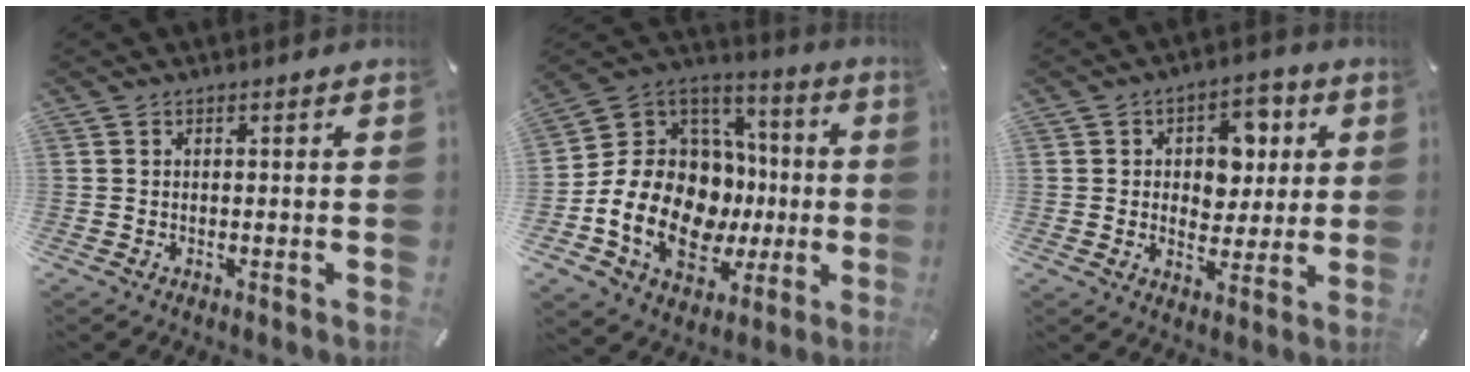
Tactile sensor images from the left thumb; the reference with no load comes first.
{"total": 20.0, "force": [-4.5, 15.2, 12.1], "torque": [-0.256, -0.010, -0.060]}
{"total": 9.4, "force": [2.1, 7.5, 5.3], "torque": [-0.062, -0.002, 0.033]}